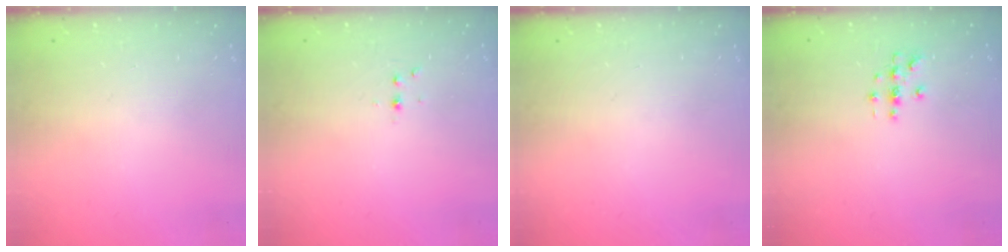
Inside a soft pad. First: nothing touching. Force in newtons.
{"total": 3.0, "press": 2.6, "slide": 1.5}
{"total": 0.0}
{"total": 2.9, "press": 2.9, "slide": 0.3}